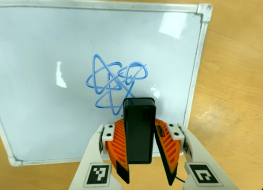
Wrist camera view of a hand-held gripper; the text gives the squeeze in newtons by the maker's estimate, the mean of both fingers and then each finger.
{"total": 6.0, "left": 5.1, "right": 6.9}